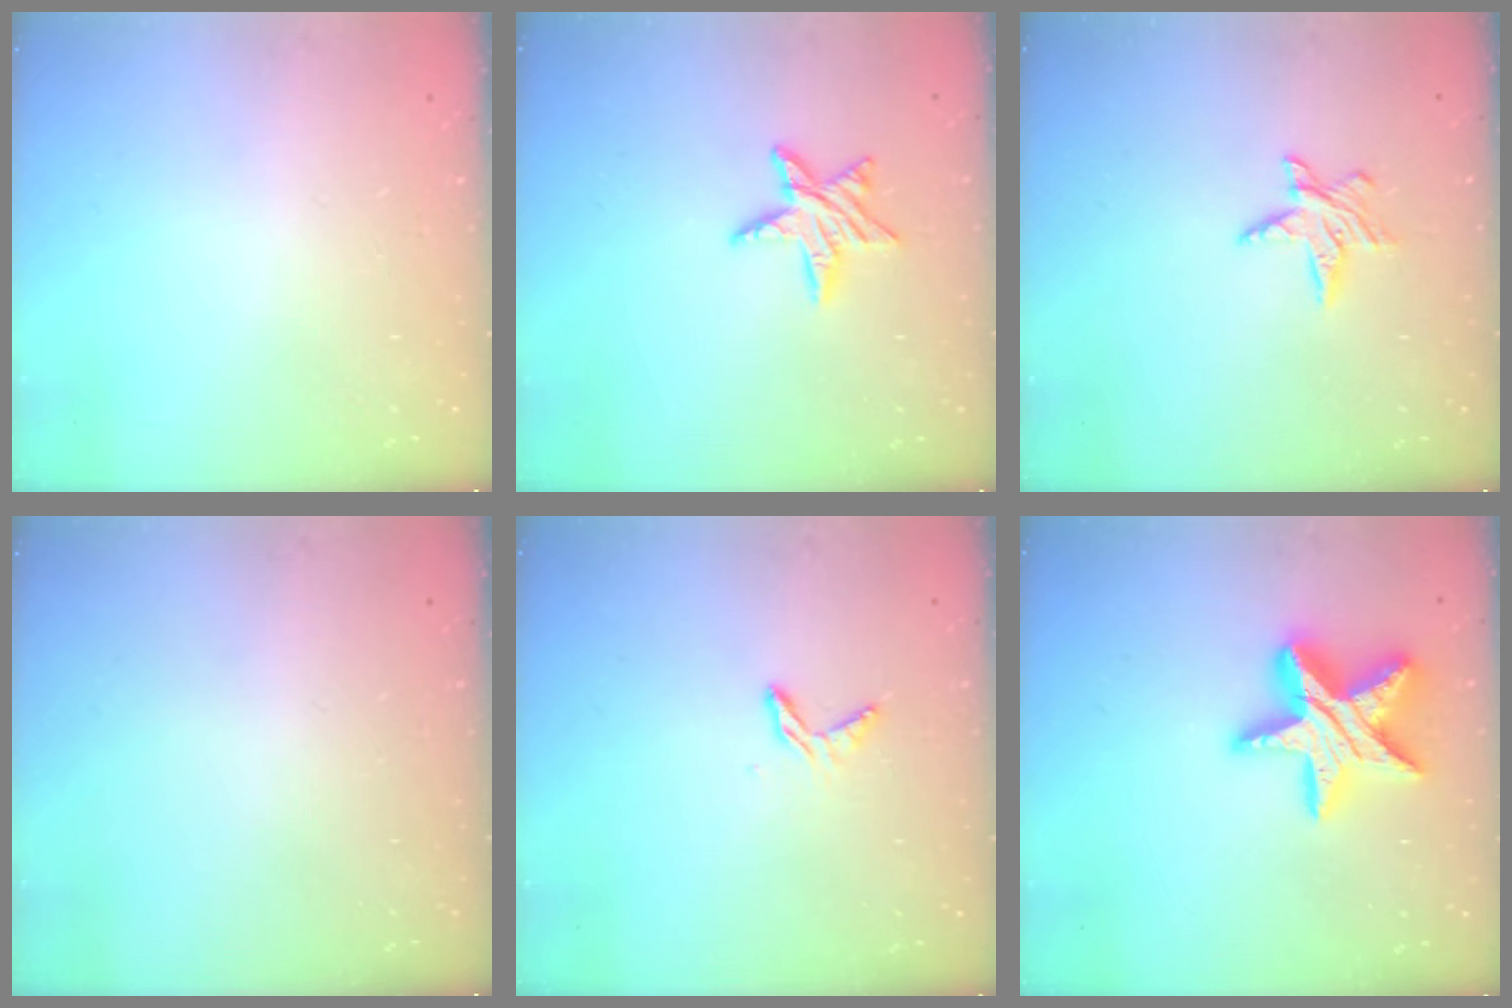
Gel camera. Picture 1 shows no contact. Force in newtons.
{"total": 9.3, "press": 9.2, "slide": 0.5}
{"total": 6.4, "press": 6.4, "slide": 0.4}
{"total": 0.0}
{"total": 5.3, "press": 5.2, "slide": 0.3}
{"total": 19.8, "press": 19.7, "slide": 1.5}